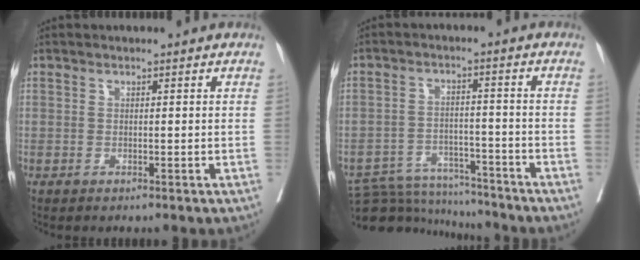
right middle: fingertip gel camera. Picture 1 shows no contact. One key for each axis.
{"total": 10.9, "fx": -10.7, "fy": 1.9, "fz": 0.7, "tx": -0.011, "ty": 0.010, "tz": -0.168}